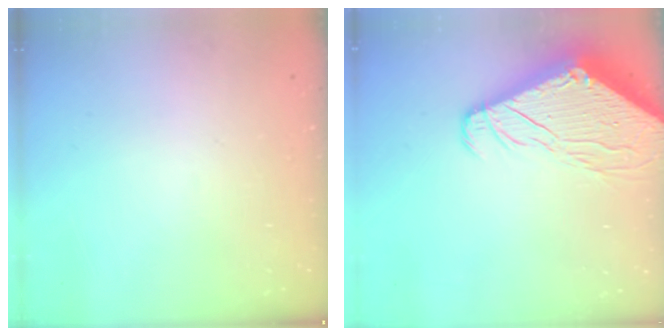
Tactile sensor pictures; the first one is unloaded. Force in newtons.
{"total": 10.5, "press": 10.4, "slide": 1.2}